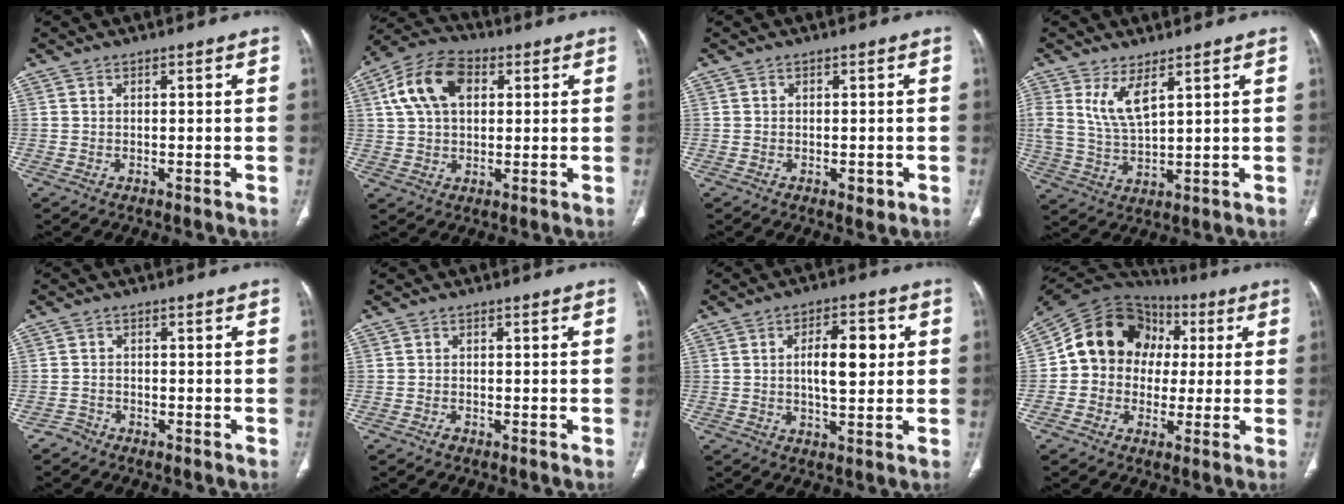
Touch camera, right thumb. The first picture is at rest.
{"total": 12.1, "force": [3.5, 7.8, 8.6], "torque": [-0.156, 0.019, 0.058]}
{"total": 1.7, "force": [-0.6, 1.1, 1.1], "torque": [-0.006, 0.000, -0.005]}
{"total": 7.0, "force": [3.7, 2.4, 5.4], "torque": [-0.109, -0.024, 0.085]}
{"total": 1.7, "force": [-1.4, 0.9, -0.4], "torque": [0.006, 0.004, -0.030]}
{"total": 0.9, "force": [-0.6, 0.6, 0.3], "torque": [-0.004, 0.001, -0.013]}
{"total": 8.8, "force": [1.4, 3.7, 7.9], "torque": [-0.111, 0.003, 0.022]}
{"total": 15.9, "force": [1.8, 13.7, 7.9], "torque": [-0.103, 0.039, 0.025]}